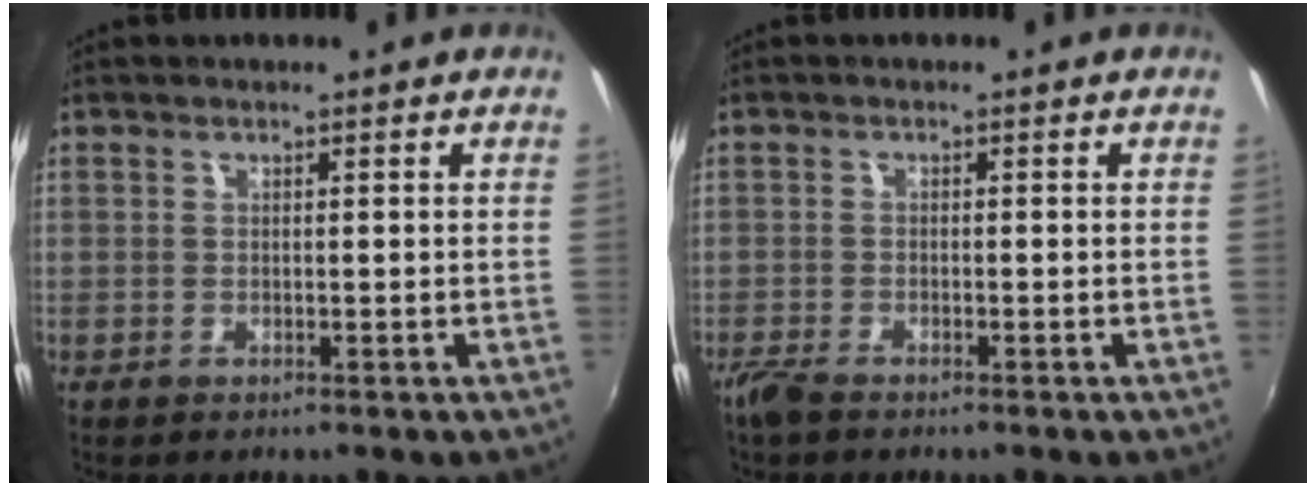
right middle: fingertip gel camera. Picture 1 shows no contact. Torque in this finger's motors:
{"motor_torque": [1.08, -1.06, 0.25, 0.14]}